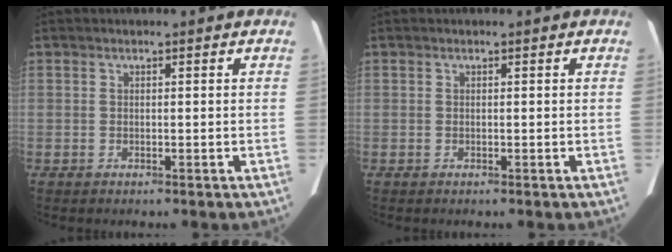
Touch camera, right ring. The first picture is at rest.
{"total": 0.0}